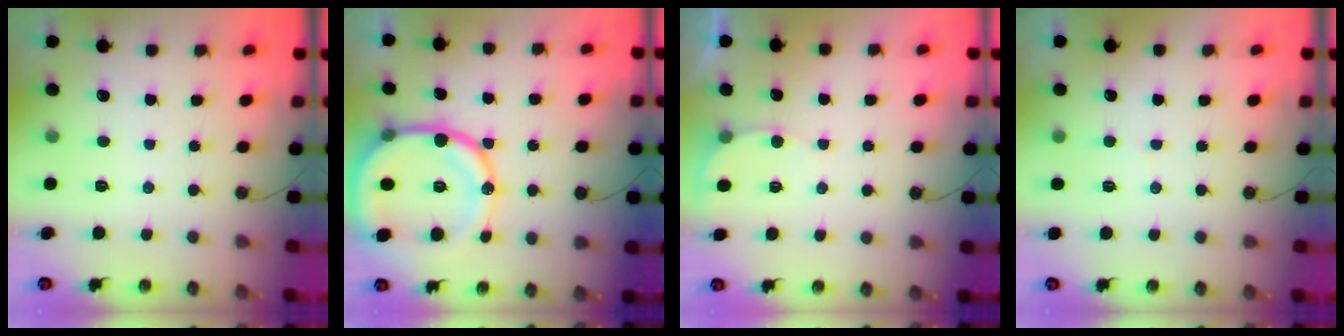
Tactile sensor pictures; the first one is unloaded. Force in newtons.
{"total": 20.6, "press": 20.2, "slide": 3.9}
{"total": 3.5, "press": 3.5, "slide": 0.3}
{"total": 2.6, "press": 2.4, "slide": 0.9}